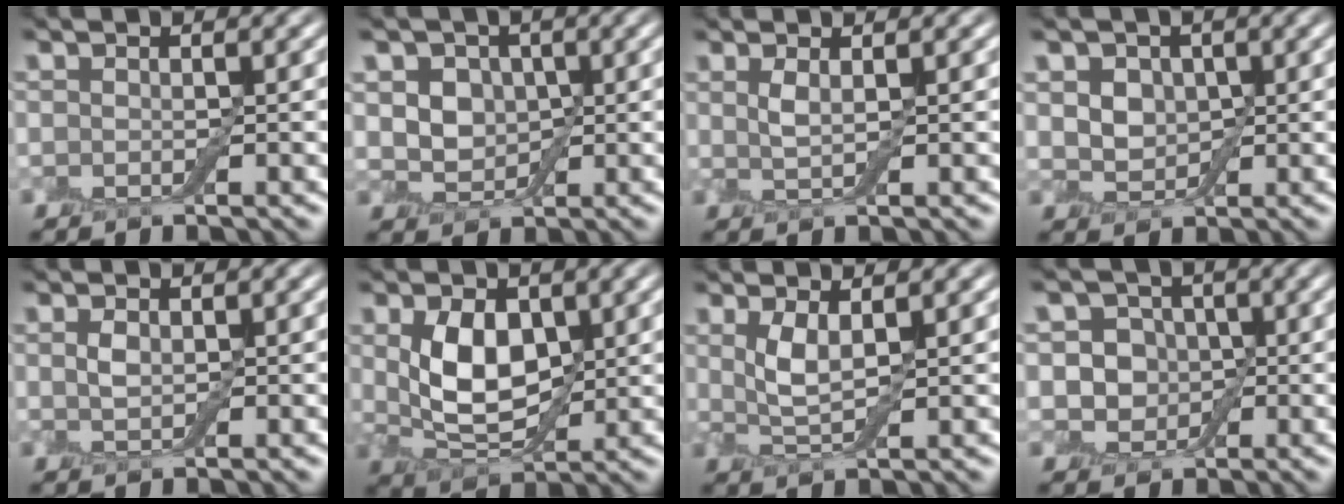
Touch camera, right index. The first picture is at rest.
{"total": 4.0, "force": [1.1, 3.1, 2.1], "torque": [-0.030, 0.002, 0.006]}
{"total": 1.3, "force": [0.7, 0.1, 1.1], "torque": [-0.028, -0.003, 0.014]}
{"total": 3.4, "force": [1.3, 2.5, 1.9], "torque": [-0.032, 0.003, 0.015]}
{"total": 1.0, "force": [0.4, 0.5, 0.8], "torque": [-0.023, 0.002, 0.010]}
{"total": 5.9, "force": [1.0, 3.7, 4.5], "torque": [-0.095, -0.003, 0.027]}
{"total": 2.7, "force": [1.1, 0.5, 2.3], "torque": [-0.053, -0.005, 0.026]}
{"total": 3.8, "force": [0.1, 3.3, 1.8], "torque": [-0.013, 0.002, -0.019]}